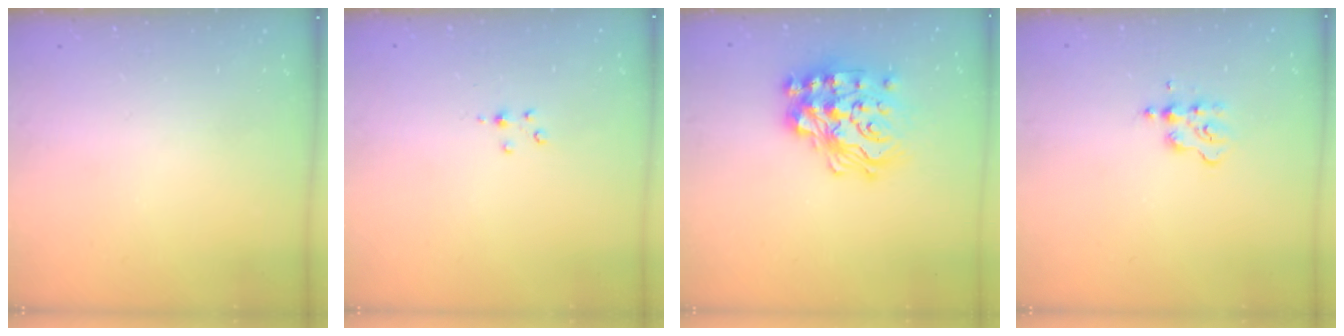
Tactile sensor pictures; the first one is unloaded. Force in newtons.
{"total": 3.2, "press": 3.1, "slide": 0.5}
{"total": 21.8, "press": 21.7, "slide": 1.8}
{"total": 3.1, "press": 3.1, "slide": 0.3}